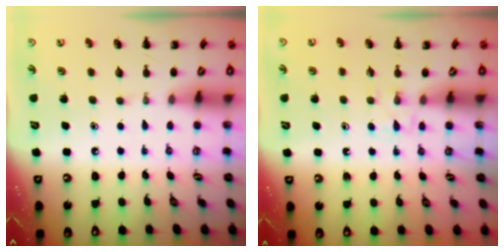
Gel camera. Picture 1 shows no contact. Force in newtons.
{"total": 2.9, "press": 2.7, "slide": 1.2}